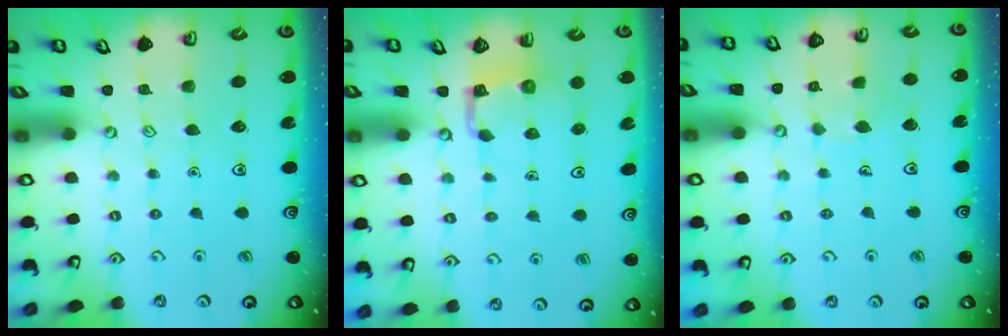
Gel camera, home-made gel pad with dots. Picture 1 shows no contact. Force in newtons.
{"total": 2.7, "press": 2.7, "slide": 0.4}
{"total": 4.6, "press": 4.6, "slide": 0.3}